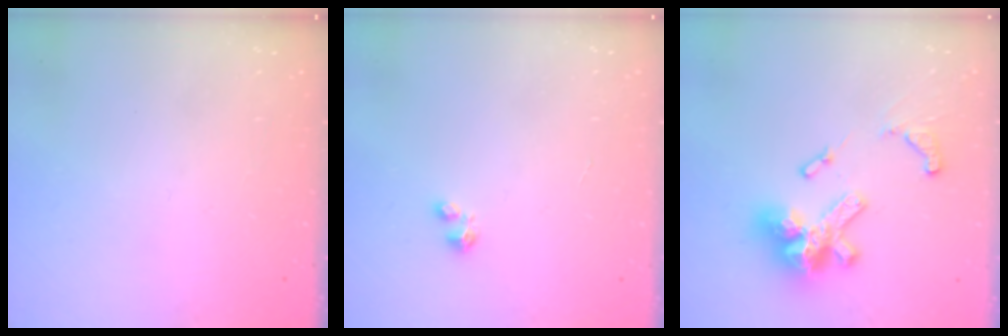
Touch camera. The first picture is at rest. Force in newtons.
{"total": 2.3, "press": 2.3, "slide": 0.3}
{"total": 17.8, "press": 17.7, "slide": 1.9}